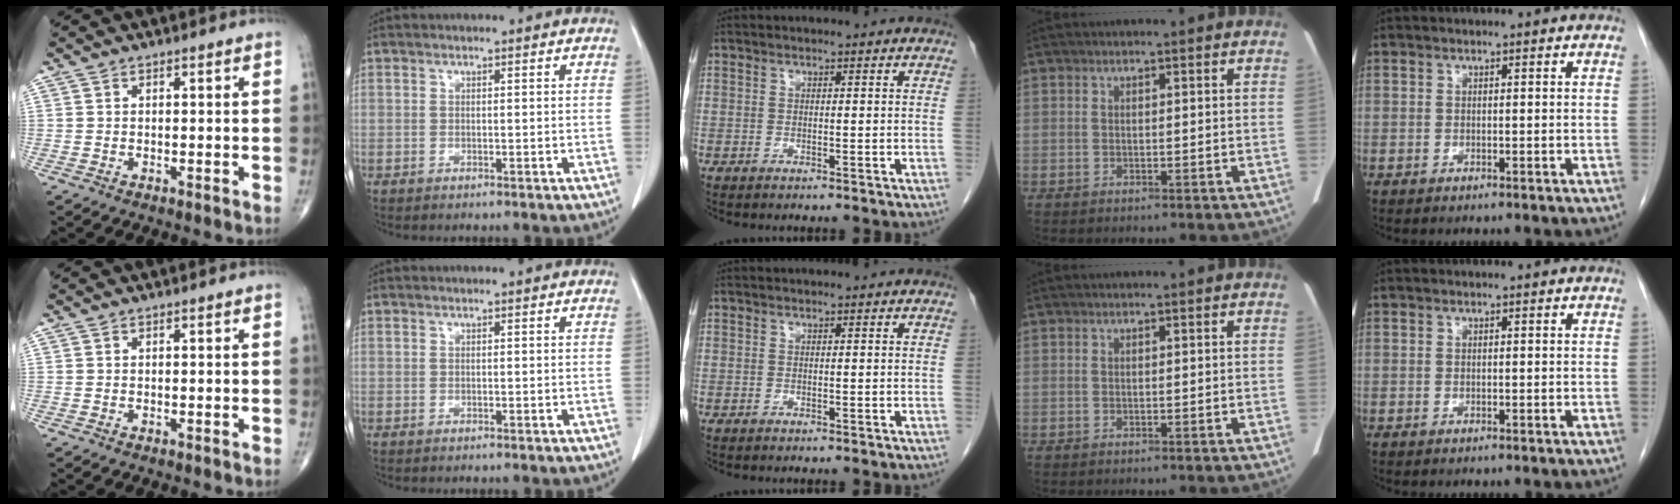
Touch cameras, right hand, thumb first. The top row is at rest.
{}